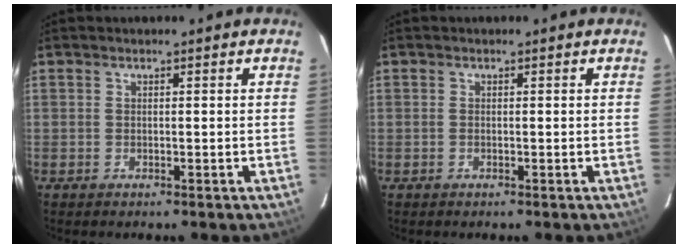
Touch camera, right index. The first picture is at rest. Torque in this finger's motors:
{"motor_torque": [0.05, 0.02, -0.01, -0.01]}